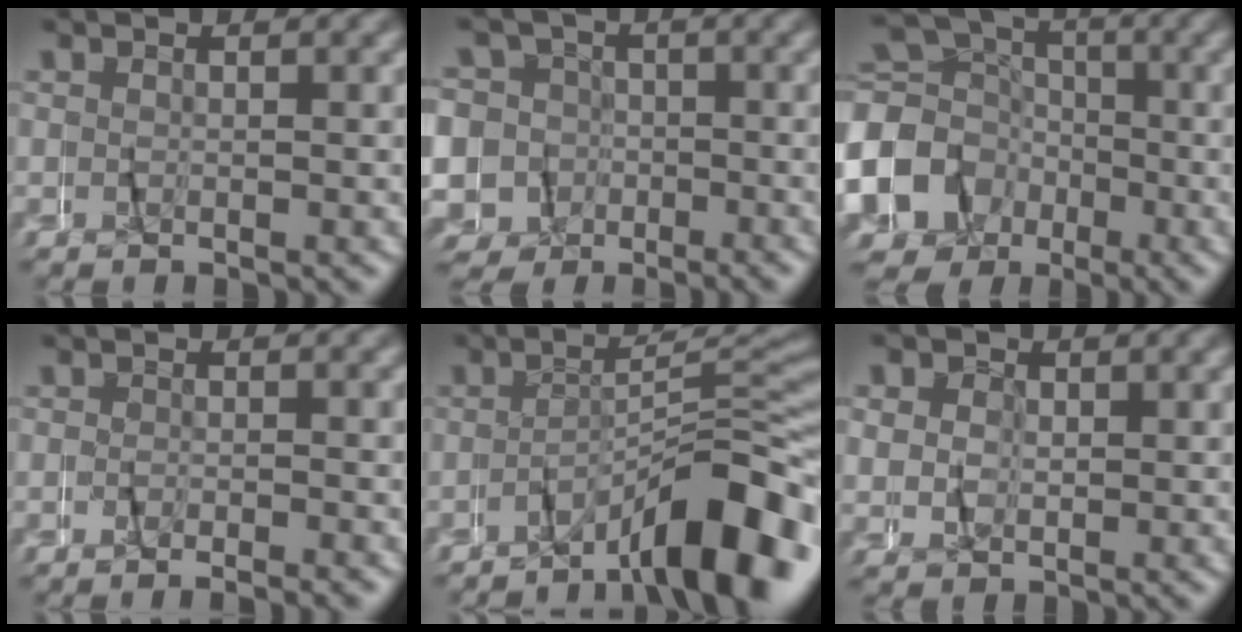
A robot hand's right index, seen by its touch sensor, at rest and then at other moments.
{"total": 12.7, "force": [-3.0, 12.1, 2.5], "torque": [-0.089, -0.052, -0.054]}
{"total": 14.2, "force": [-2.5, 13.1, 5.0], "torque": [-0.111, -0.039, -0.053]}
{"total": 1.7, "force": [-1.7, -0.3, 0.2], "torque": [-0.003, -0.001, -0.031]}
{"total": 9.8, "force": [-6.7, 1.9, 7.0], "torque": [-0.089, 0.002, -0.103]}
{"total": 2.0, "force": [1.3, 1.5, 0.0], "torque": [0.006, 0.003, 0.020]}